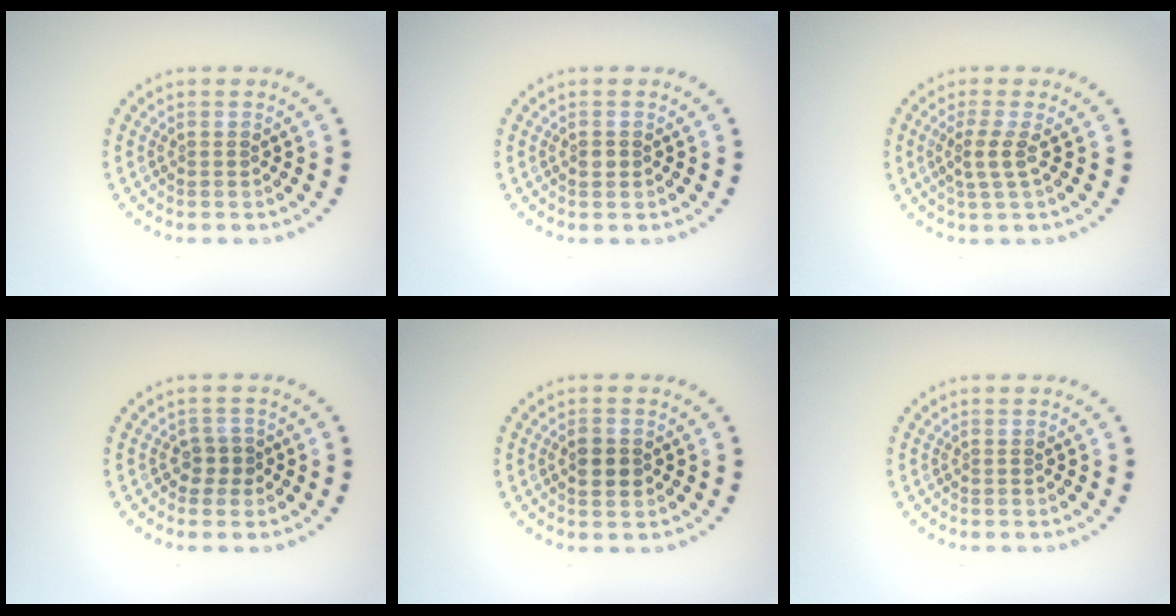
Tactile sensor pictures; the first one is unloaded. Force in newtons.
{"total": 0.9, "press": 0.9, "slide": 0.3}
{"total": 2.1, "press": 1.5, "slide": 1.4}
{"total": 1.6, "press": 1.3, "slide": 0.9}
{"total": 2.3, "press": 2.3, "slide": 0.0}
{"total": 0.0}